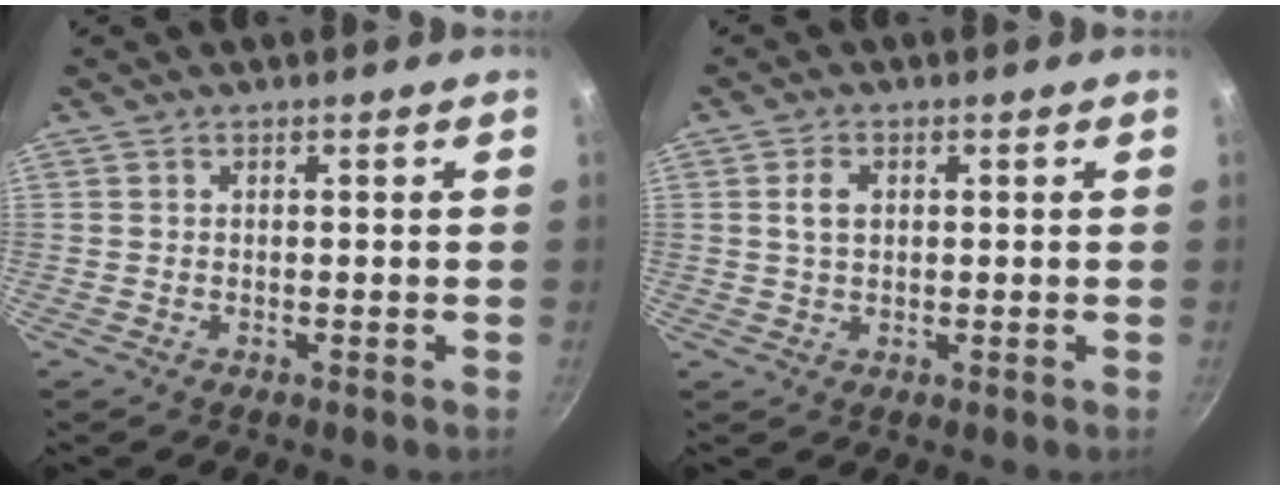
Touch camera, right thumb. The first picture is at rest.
{"total": 3.3, "force": [0.7, 2.2, 2.3], "torque": [-0.038, 0.002, 0.012]}